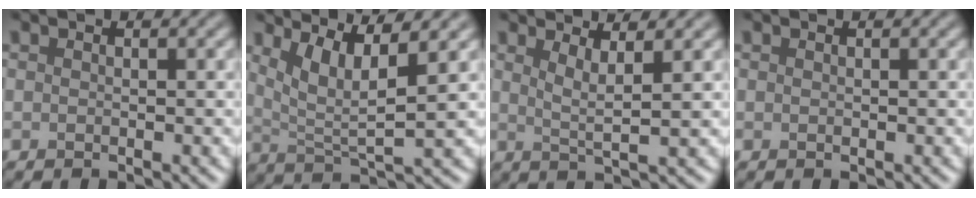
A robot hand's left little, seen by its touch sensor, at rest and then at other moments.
{"total": 4.8, "force": [2.4, 1.0, 4.0], "torque": [-0.077, -0.004, 0.051]}
{"total": 2.7, "force": [1.4, 0.5, 2.3], "torque": [-0.035, -0.005, 0.024]}
{"total": 0.0}